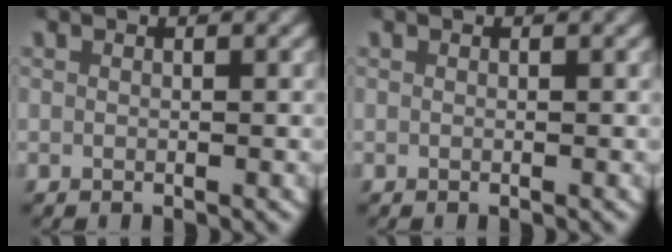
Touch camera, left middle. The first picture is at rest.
{"total": 0.0}